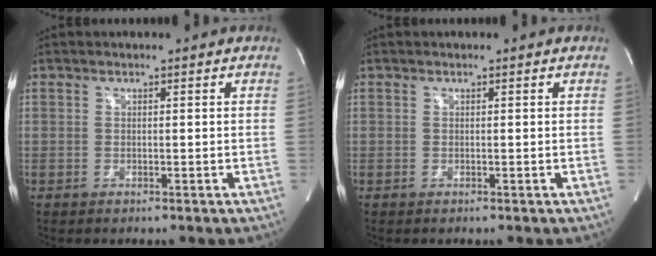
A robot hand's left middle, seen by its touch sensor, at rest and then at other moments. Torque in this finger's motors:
{"motor_torque": [0.03, -0.02, -0.06, 0.00]}